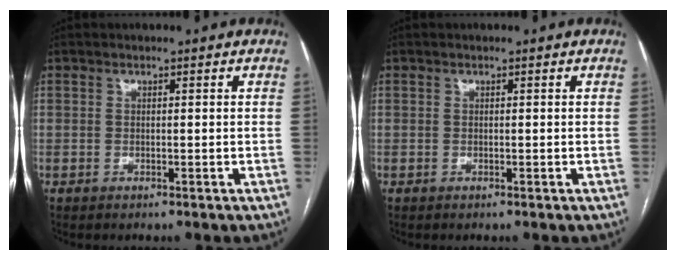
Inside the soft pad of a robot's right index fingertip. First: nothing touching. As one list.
[{"total": 0.0}]